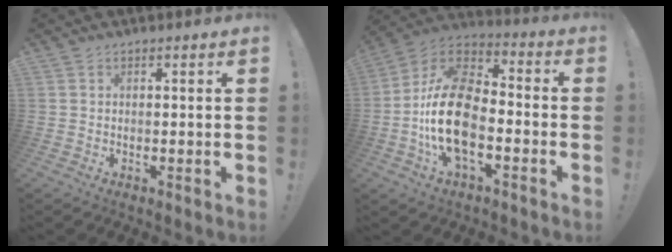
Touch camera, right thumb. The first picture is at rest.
{"total": 20.6, "force": [-5.2, 11.9, 16.0], "torque": [-0.303, 0.035, -0.081]}